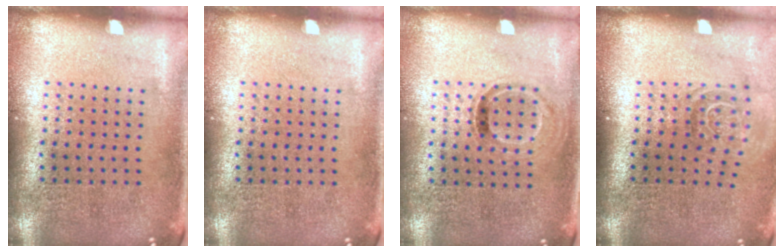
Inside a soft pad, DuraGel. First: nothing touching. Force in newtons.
{"total": 0.0}
{"total": 0.9, "press": 0.7, "slide": 0.5}
{"total": 1.6, "press": 1.1, "slide": 1.1}